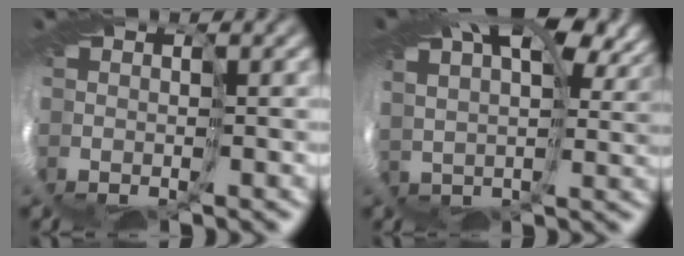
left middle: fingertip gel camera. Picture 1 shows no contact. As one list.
[{"total": 12.1, "force": [7.7, 5.3, 7.6], "torque": [-0.128, 0.042, 0.107]}]